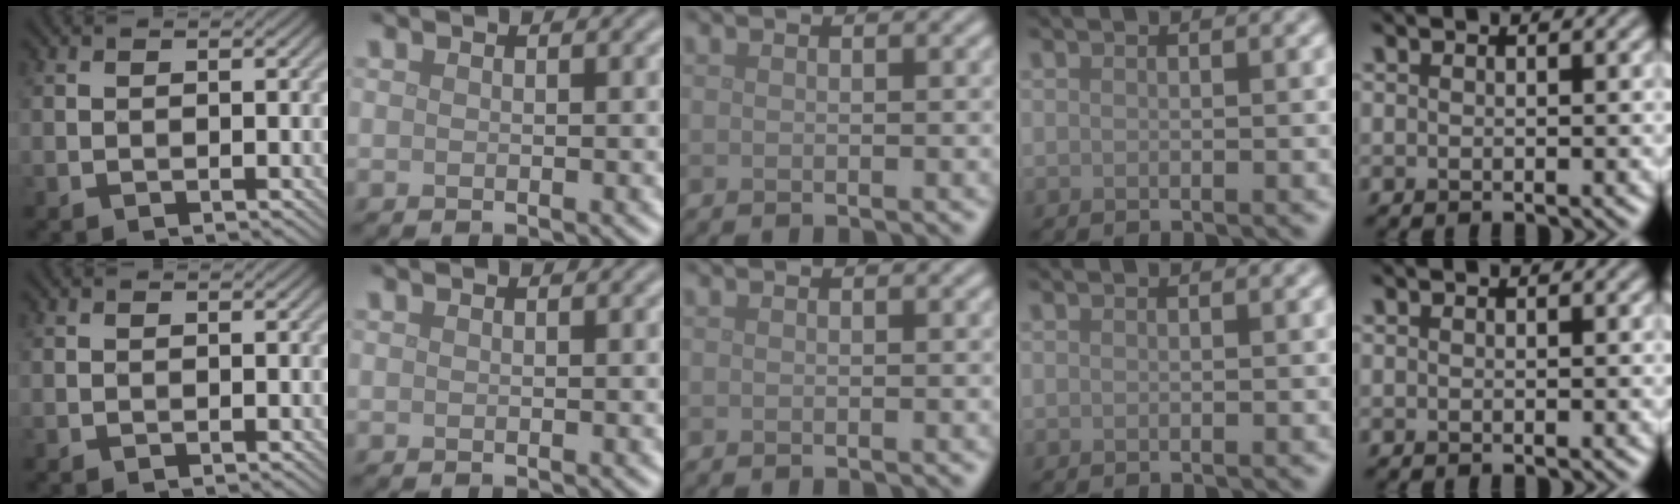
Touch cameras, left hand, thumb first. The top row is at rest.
{}